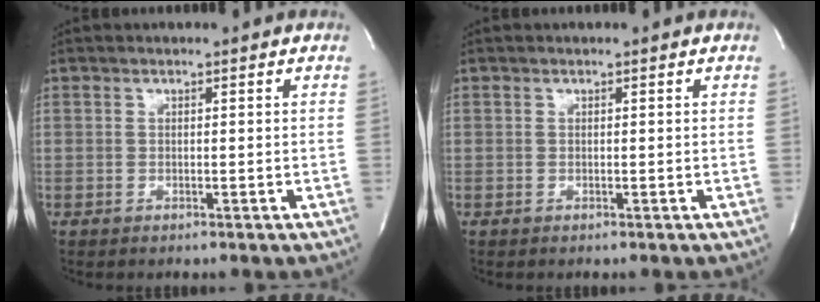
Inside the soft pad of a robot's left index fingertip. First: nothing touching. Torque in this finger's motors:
{"motor_torque": [-0.01, 0.01, 0.02, 0.00]}